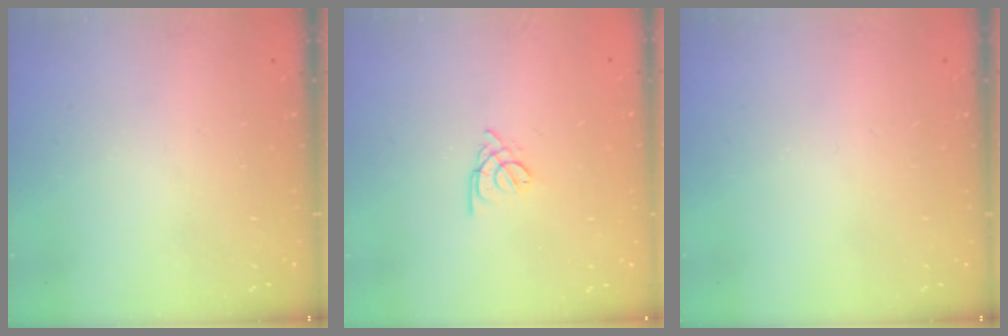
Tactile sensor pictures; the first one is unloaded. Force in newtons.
{"total": 1.8, "press": 1.7, "slide": 0.5}
{"total": 0.0}